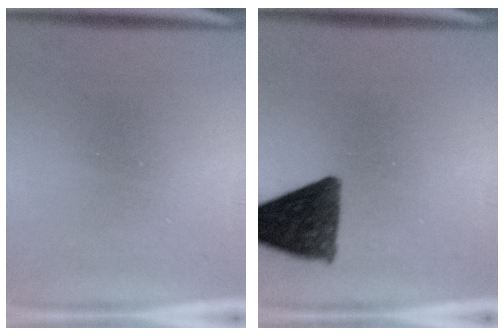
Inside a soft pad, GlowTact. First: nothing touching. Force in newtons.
{"total": 10.8}